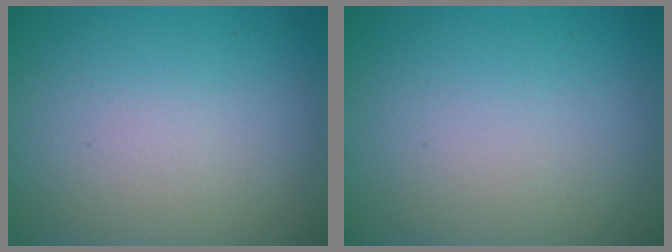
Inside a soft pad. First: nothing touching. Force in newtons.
{"total": 0.0}